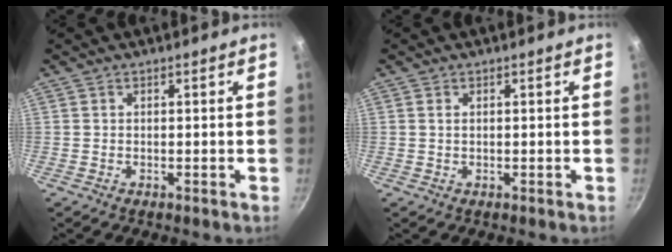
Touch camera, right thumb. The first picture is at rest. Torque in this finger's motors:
{"motor_torque": [-0.57, -0.14, 0.01, -0.37, -0.04]}